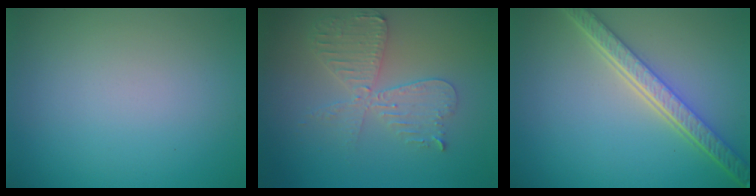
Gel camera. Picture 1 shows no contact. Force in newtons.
{"total": 4.4, "press": 3.8, "slide": 2.1}
{"total": 5.3, "press": 4.1, "slide": 3.3}